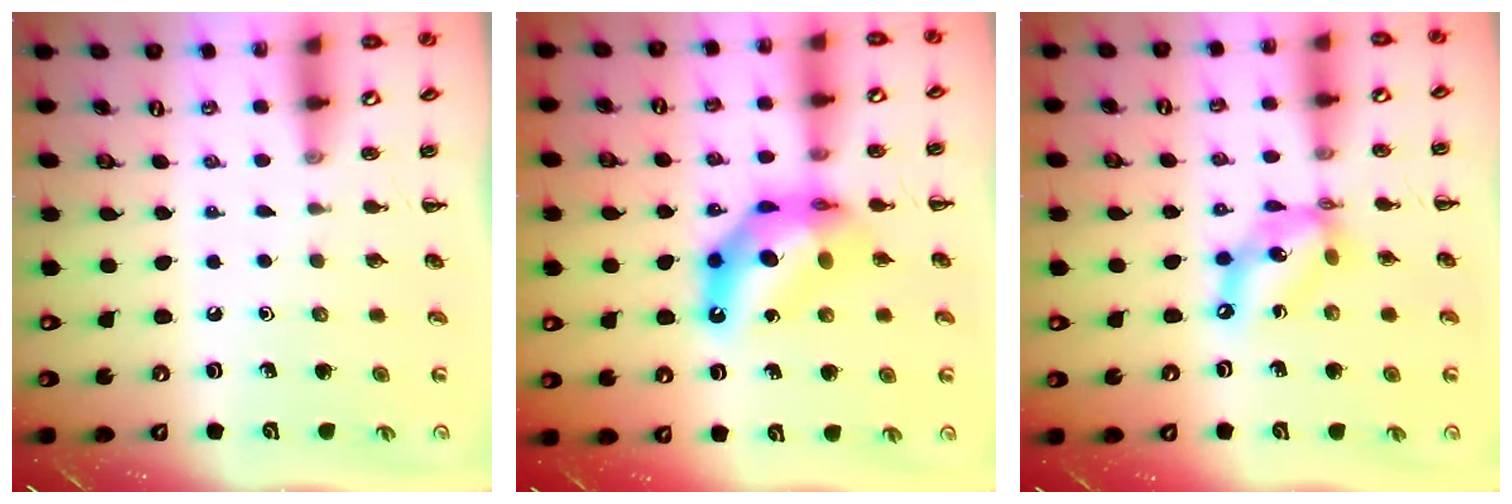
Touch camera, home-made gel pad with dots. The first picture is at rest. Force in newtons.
{"total": 11.9, "press": 11.4, "slide": 3.6}
{"total": 11.2, "press": 10.8, "slide": 2.9}